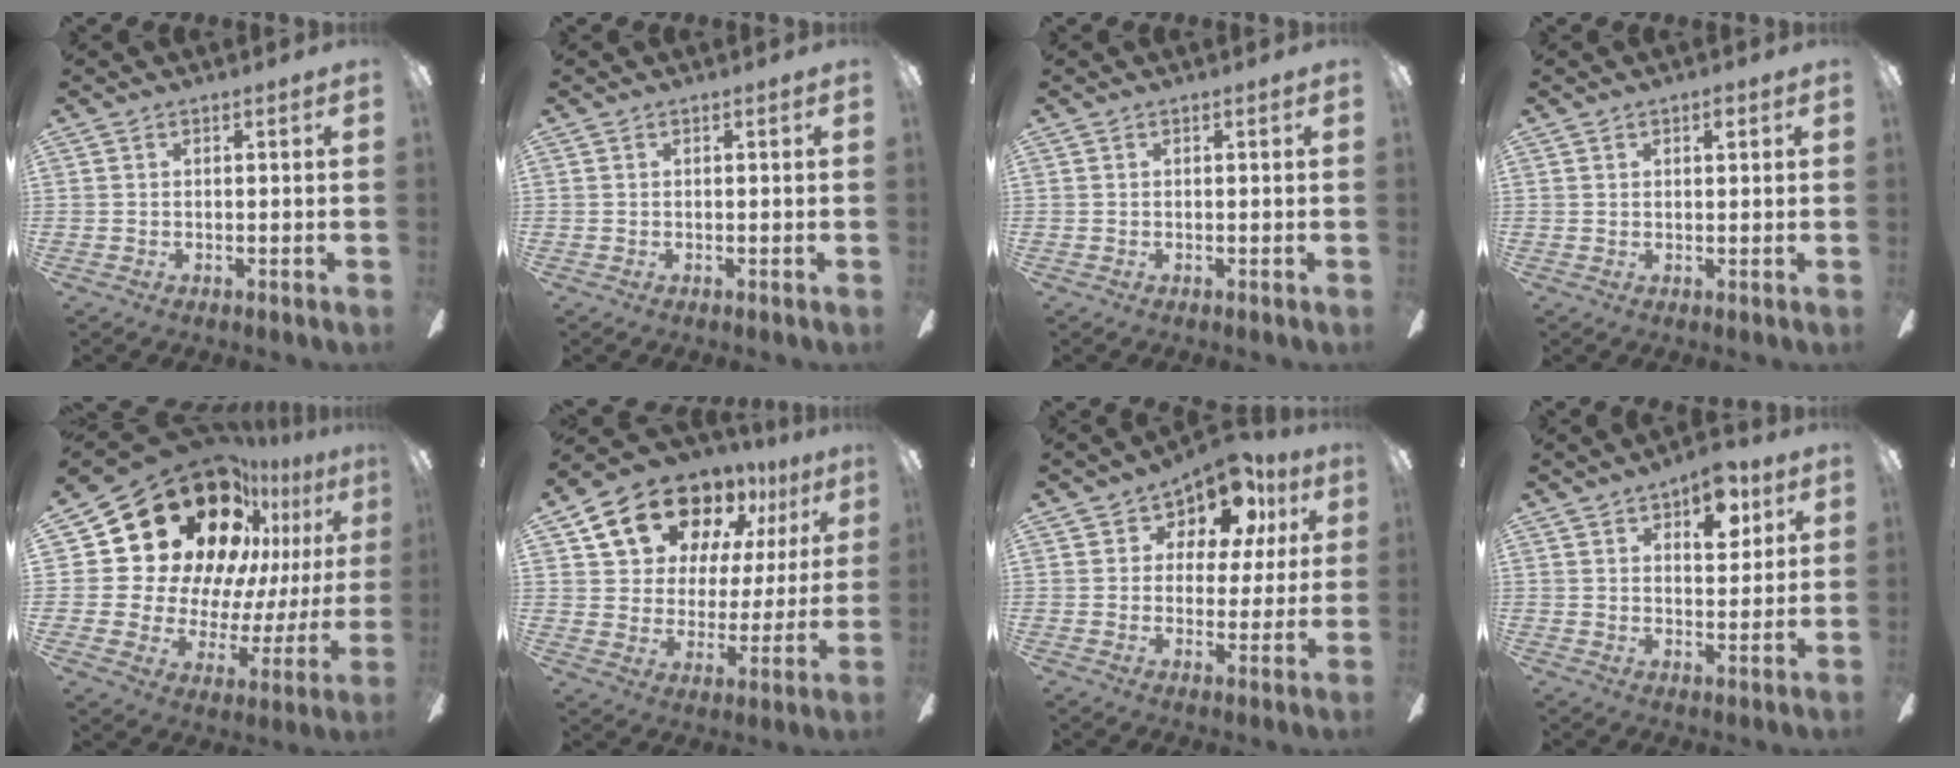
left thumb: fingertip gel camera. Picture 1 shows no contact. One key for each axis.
{"total": 0.0}
{"total": 0.0}
{"total": 1.8, "fx": 0.9, "fy": 1.1, "fz": 1.2, "tx": -0.009, "ty": -0.001, "tz": 0.012}
{"total": 30.7, "fx": 16.9, "fy": 19.0, "fz": 17.2, "tx": -0.294, "ty": -0.127, "tz": 0.345}
{"total": 18.1, "fx": 12.4, "fy": 11.0, "fz": 7.4, "tx": -0.135, "ty": -0.072, "tz": 0.225}
{"total": 10.7, "fx": 7.4, "fy": 6.0, "fz": 4.8, "tx": -0.081, "ty": -0.043, "tz": 0.133}
{"total": 9.0, "fx": 4.8, "fy": 5.0, "fz": 5.8, "tx": -0.065, "ty": -0.013, "tz": 0.078}